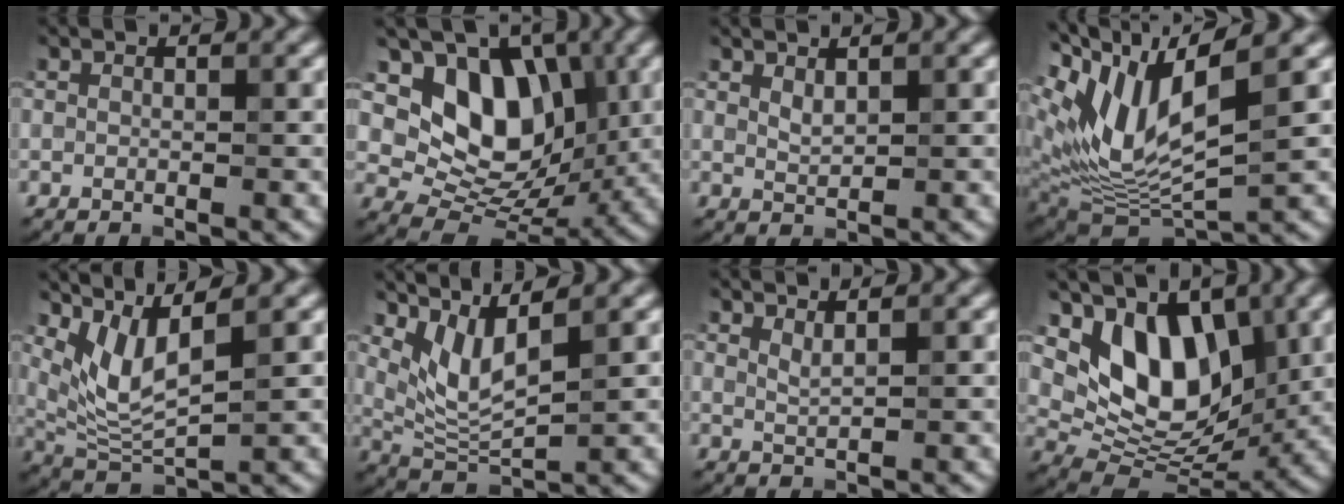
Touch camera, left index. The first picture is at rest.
{"total": 8.8, "force": [2.5, 6.5, 5.4], "torque": [-0.075, -0.017, 0.038]}
{"total": 1.1, "force": [0.8, 0.4, 0.7], "torque": [-0.017, -0.001, 0.019]}
{"total": 10.6, "force": [3.9, 3.9, 9.1], "torque": [-0.186, -0.010, 0.074]}
{"total": 4.8, "force": [2.5, 1.3, 3.9], "torque": [-0.090, -0.011, 0.061]}
{"total": 4.3, "force": [2.5, 1.2, 3.2], "torque": [-0.077, -0.013, 0.060]}
{"total": 1.3, "force": [0.9, 0.3, 0.8], "torque": [-0.013, -0.001, 0.016]}
{"total": 7.6, "force": [2.8, 4.7, 5.2], "torque": [-0.084, -0.026, 0.044]}